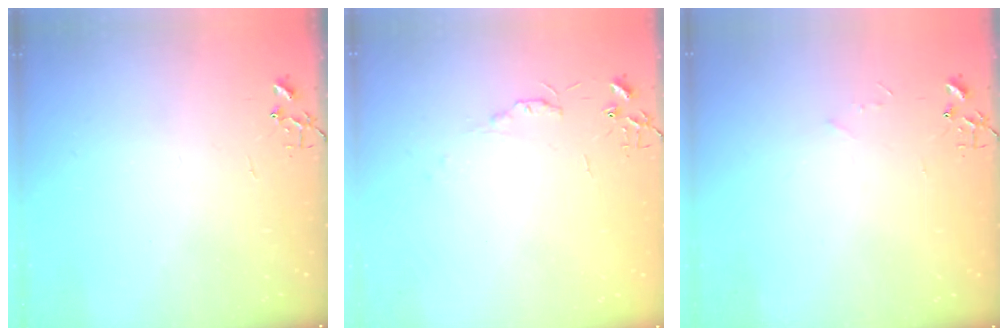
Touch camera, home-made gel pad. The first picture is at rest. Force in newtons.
{"total": 4.8, "press": 4.8, "slide": 0.7}
{"total": 3.5, "press": 3.5, "slide": 0.4}